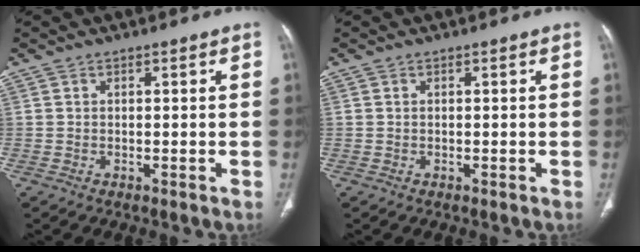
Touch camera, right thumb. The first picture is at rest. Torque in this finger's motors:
{"motor_torque": [0.29, 0.10, 0.00, -0.44, -0.02]}